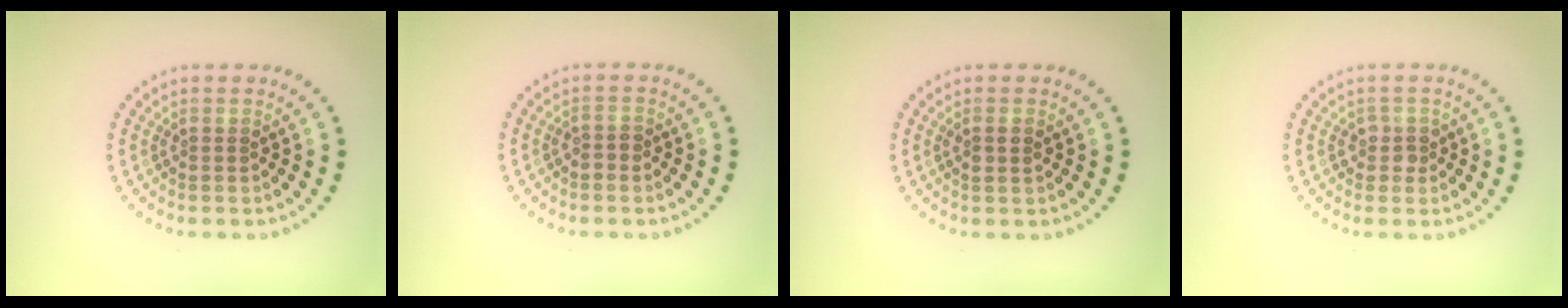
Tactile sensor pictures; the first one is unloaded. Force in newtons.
{"total": 0.9, "press": 0.8, "slide": 0.4}
{"total": 1.0, "press": 1.0, "slide": 0.3}
{"total": 1.4, "press": 1.2, "slide": 0.7}